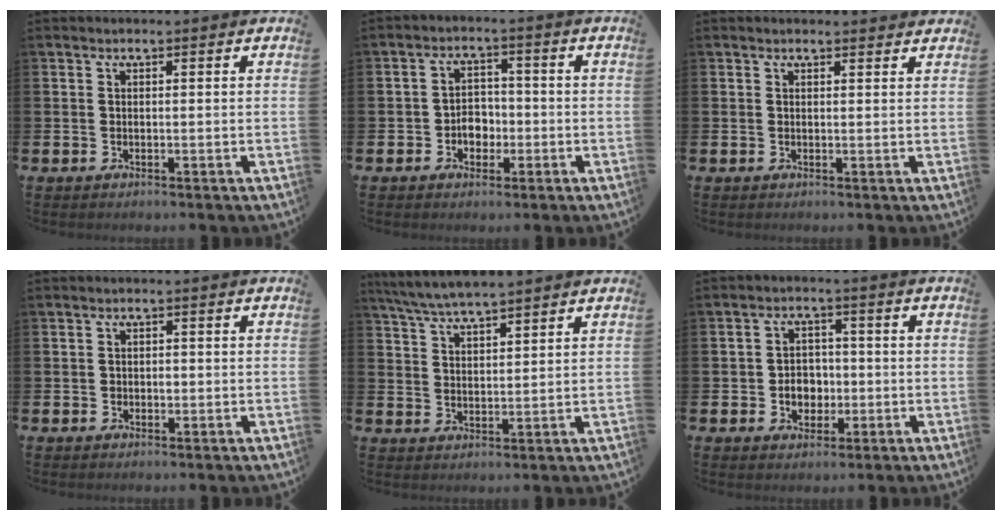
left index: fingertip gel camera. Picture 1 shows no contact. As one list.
[{"total": 3.5, "force": [-1.3, 2.7, 1.7], "torque": [-0.026, 0.002, -0.031]}, {"total": 0.9, "force": [0.9, 0.2, 0.2], "torque": [0.010, -0.003, 0.014]}, {"total": 1.0, "force": [-0.1, 0.8, 0.5], "torque": [0.002, 0.000, -0.006]}, {"total": 5.2, "force": [5.0, 0.2, 1.5], "torque": [-0.045, -0.019, 0.090]}, {"total": 3.7, "force": [-0.7, 3.2, 1.6], "torque": [-0.020, -0.002, -0.023]}]